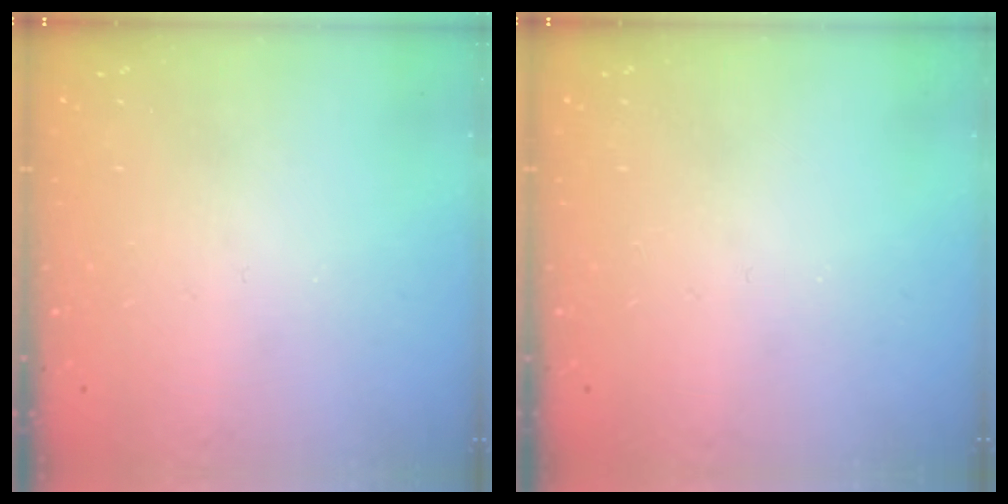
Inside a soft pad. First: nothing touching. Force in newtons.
{"total": 0.0}